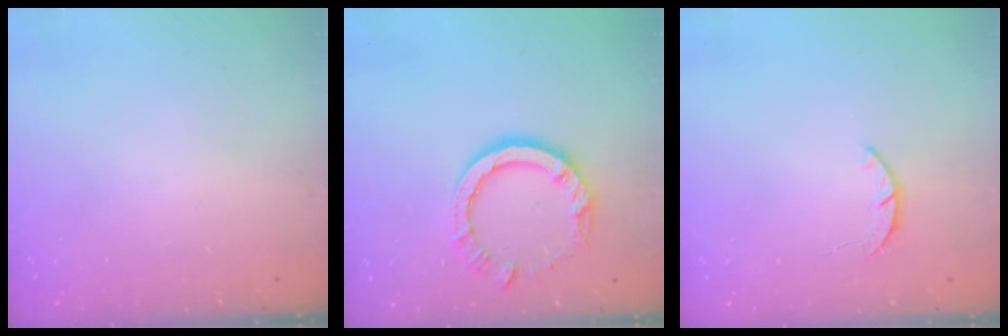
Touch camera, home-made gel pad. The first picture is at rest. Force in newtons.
{"total": 8.9, "press": 8.9, "slide": 1.0}
{"total": 2.5, "press": 2.5, "slide": 0.5}